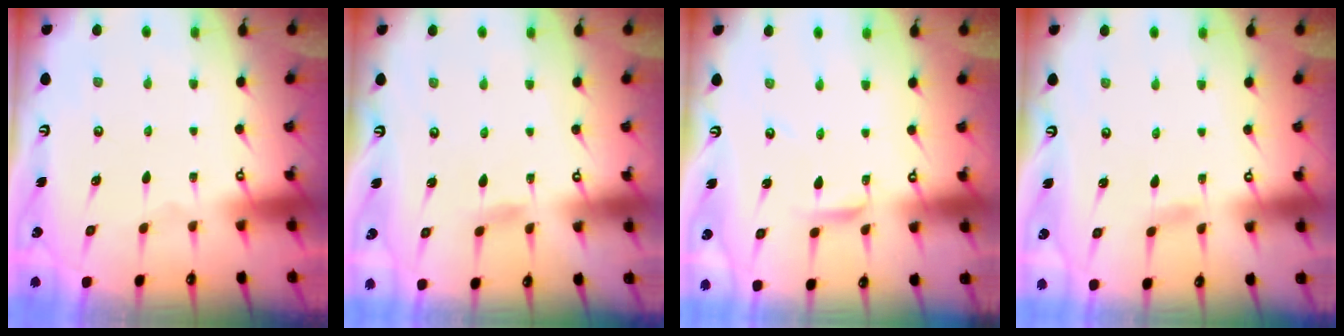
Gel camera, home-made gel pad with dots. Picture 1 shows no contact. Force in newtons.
{"total": 6.0, "press": 6.0, "slide": 0.5}
{"total": 2.7, "press": 2.7, "slide": 0.2}
{"total": 2.7, "press": 2.7, "slide": 0.4}